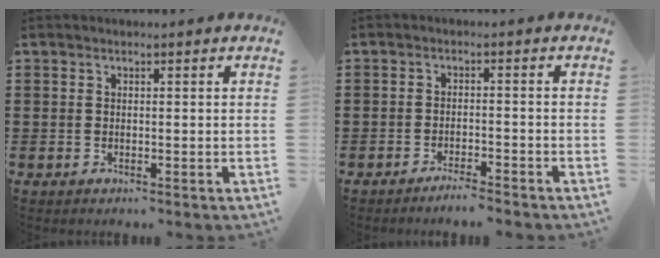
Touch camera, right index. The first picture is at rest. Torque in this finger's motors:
{"motor_torque": [0.86, 1.28, -0.27, -0.10]}